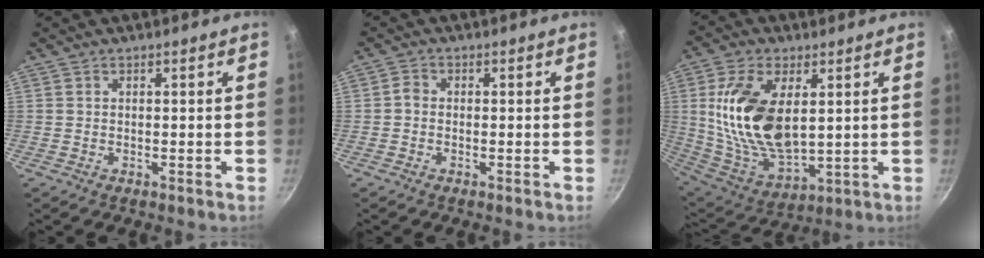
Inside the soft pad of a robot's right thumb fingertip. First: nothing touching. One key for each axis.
{"total": 1.5, "fx": -0.5, "fy": 1.1, "fz": 0.8, "tx": -0.015, "ty": 0.010, "tz": -0.014}
{"total": 18.8, "fx": 3.6, "fy": 10.2, "fz": 15.4, "tx": -0.287, "ty": -0.023, "tz": 0.083}